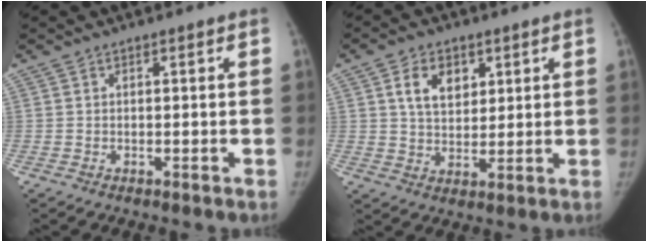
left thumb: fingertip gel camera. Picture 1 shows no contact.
{"total": 7.6, "force": [3.2, 5.1, 4.7], "torque": [-0.058, -0.017, 0.057]}